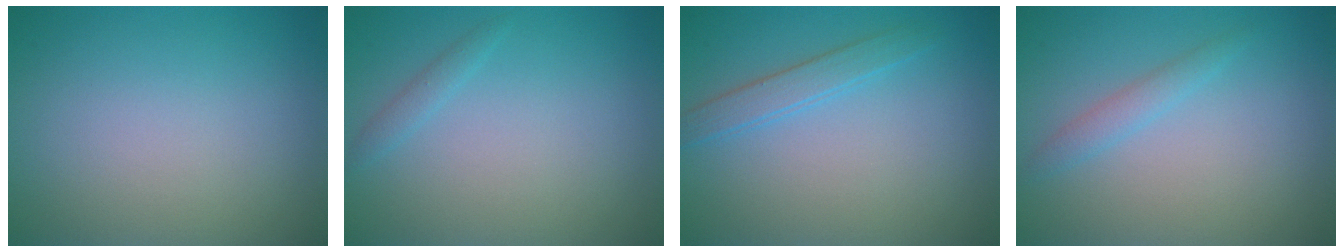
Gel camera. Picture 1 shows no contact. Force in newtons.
{"total": 0.9, "press": 0.9, "slide": 0.0}
{"total": 1.9, "press": 1.9, "slide": 0.1}
{"total": 1.5, "press": 1.5, "slide": 0.1}